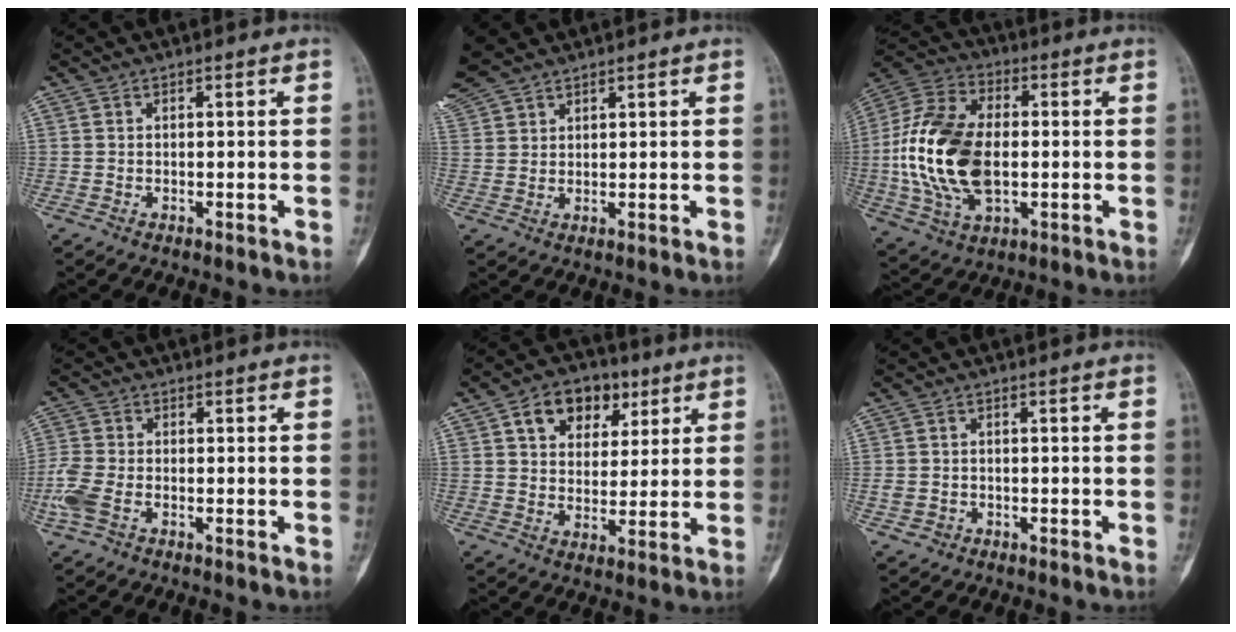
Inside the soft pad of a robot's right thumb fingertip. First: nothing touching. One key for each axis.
{"total": 8.3, "fx": 6.5, "fy": 3.8, "fz": 3.6, "tx": -0.089, "ty": 0.007, "tz": 0.141}
{"total": 21.0, "fx": -1.0, "fy": 12.6, "fz": 16.8, "tx": -0.342, "ty": 0.009, "tz": -0.015}
{"total": 5.7, "fx": -2.2, "fy": 3.3, "fz": 4.1, "tx": -0.122, "ty": 0.004, "tz": -0.050}
{"total": 11.4, "fx": 5.1, "fy": 8.0, "fz": 6.3, "tx": -0.058, "ty": -0.007, "tz": 0.079}
{"total": 2.2, "fx": -0.8, "fy": 1.9, "fz": 0.6, "tx": -0.004, "ty": 0.011, "tz": -0.010}